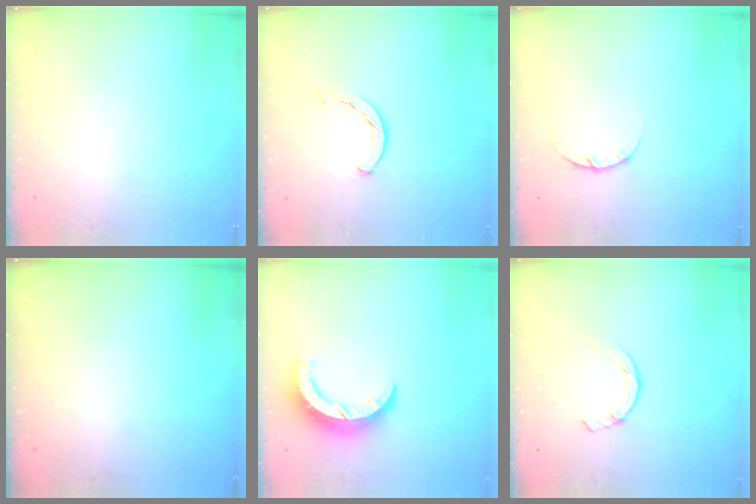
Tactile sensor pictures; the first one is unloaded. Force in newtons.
{"total": 2.3, "press": 2.2, "slide": 0.5}
{"total": 3.4, "press": 3.4, "slide": 0.4}
{"total": 0.0}
{"total": 8.0, "press": 8.0, "slide": 0.4}
{"total": 1.4, "press": 1.3, "slide": 0.3}